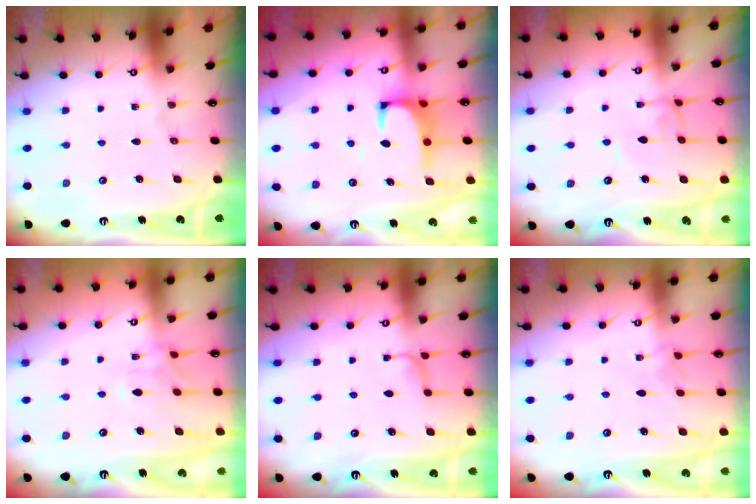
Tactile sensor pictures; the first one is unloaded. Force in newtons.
{"total": 1.5, "press": 1.4, "slide": 0.7}
{"total": 0.8, "press": 0.8, "slide": 0.2}
{"total": 1.0, "press": 0.5, "slide": 0.8}
{"total": 0.9, "press": 0.0, "slide": 0.9}
{"total": 1.1, "press": 1.0, "slide": 0.4}